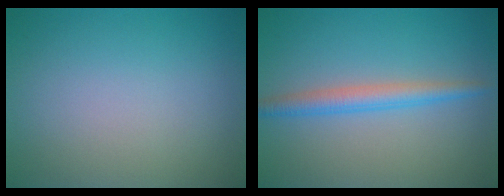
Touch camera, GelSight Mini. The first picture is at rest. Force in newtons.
{"total": 2.7, "press": 2.7, "slide": 0.0}